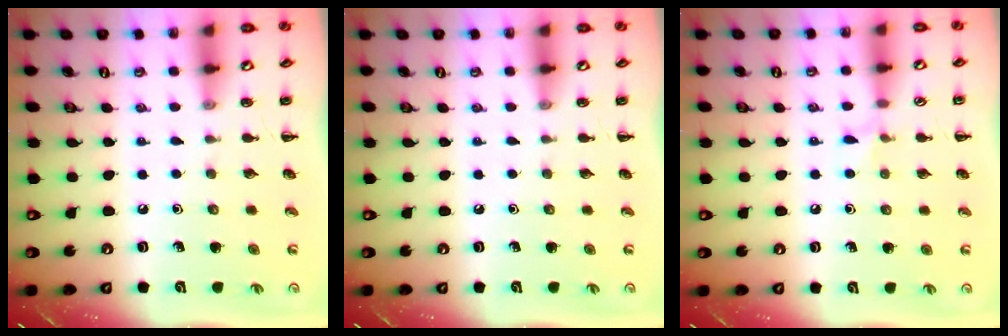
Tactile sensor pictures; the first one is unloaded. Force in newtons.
{"total": 0.0}
{"total": 4.6, "press": 4.2, "slide": 1.8}